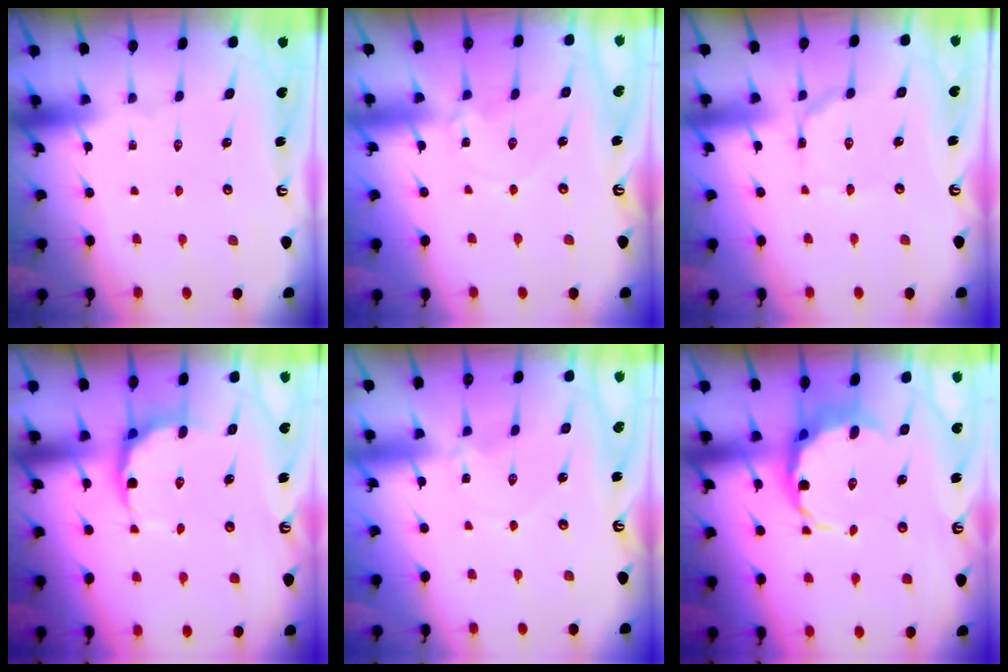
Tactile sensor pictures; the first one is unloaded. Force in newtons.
{"total": 1.1, "press": 1.0, "slide": 0.4}
{"total": 2.2, "press": 2.2, "slide": 0.2}
{"total": 7.1, "press": 6.8, "slide": 2.0}
{"total": 0.0}
{"total": 7.6, "press": 7.1, "slide": 2.7}